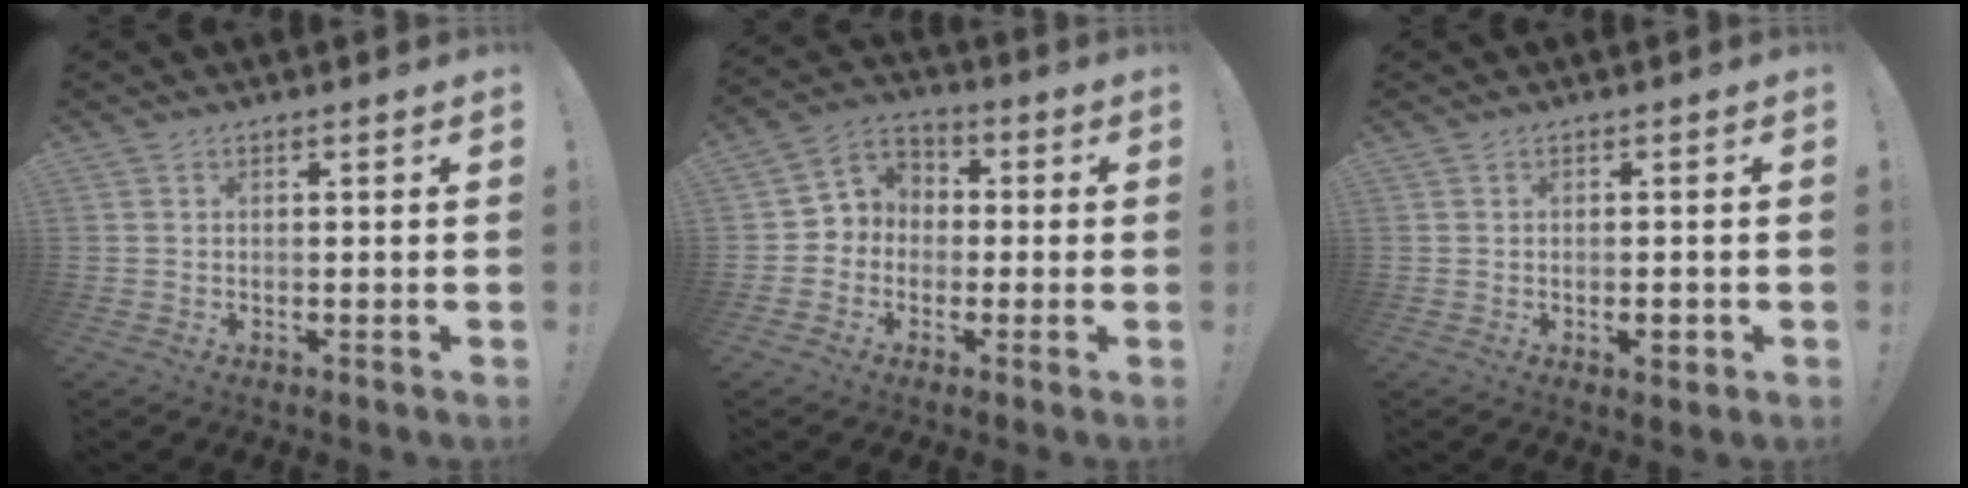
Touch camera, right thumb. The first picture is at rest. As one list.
[{"total": 6.7, "force": [-1.7, 6.4, 1.2], "torque": [-0.010, 0.019, -0.025]}, {"total": 2.2, "force": [-0.8, 1.1, 1.7], "torque": [-0.020, 0.001, -0.014]}]